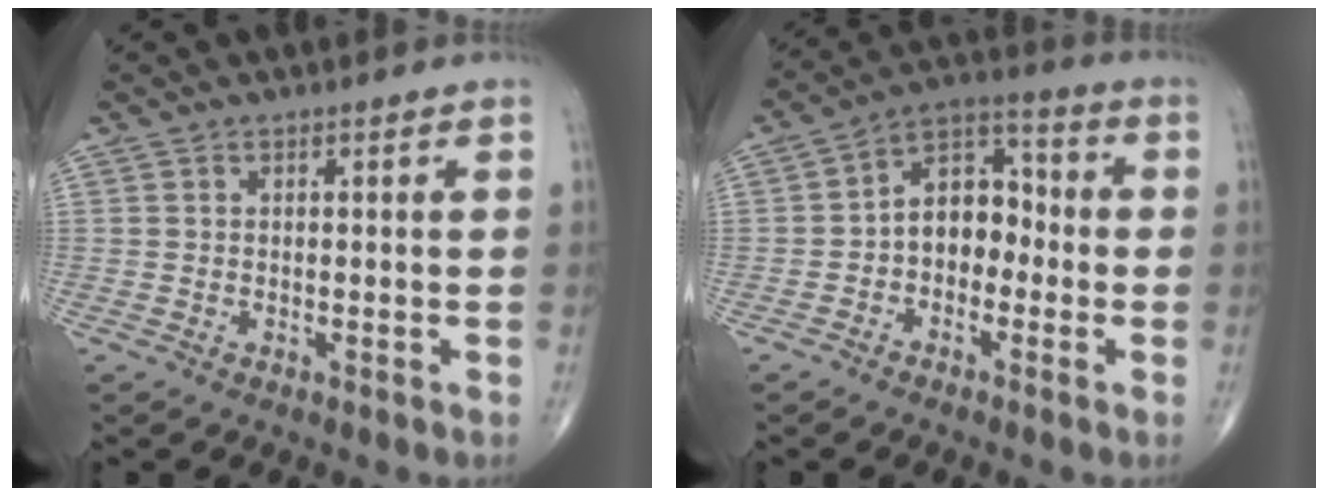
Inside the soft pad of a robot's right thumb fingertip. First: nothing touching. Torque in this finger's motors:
{"motor_torque": [-0.13, 0.27, 0.23, 0.04, 0.10]}